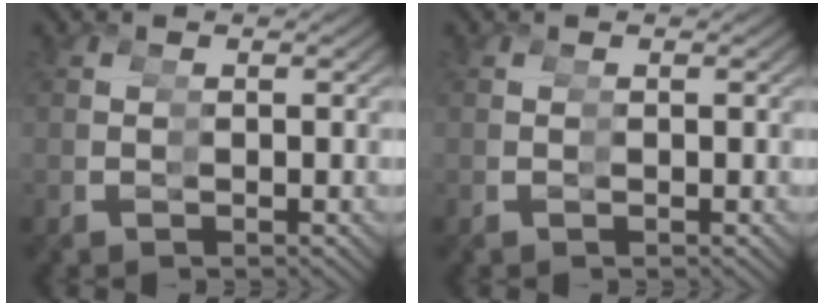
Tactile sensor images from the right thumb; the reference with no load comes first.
{"total": 0.0}